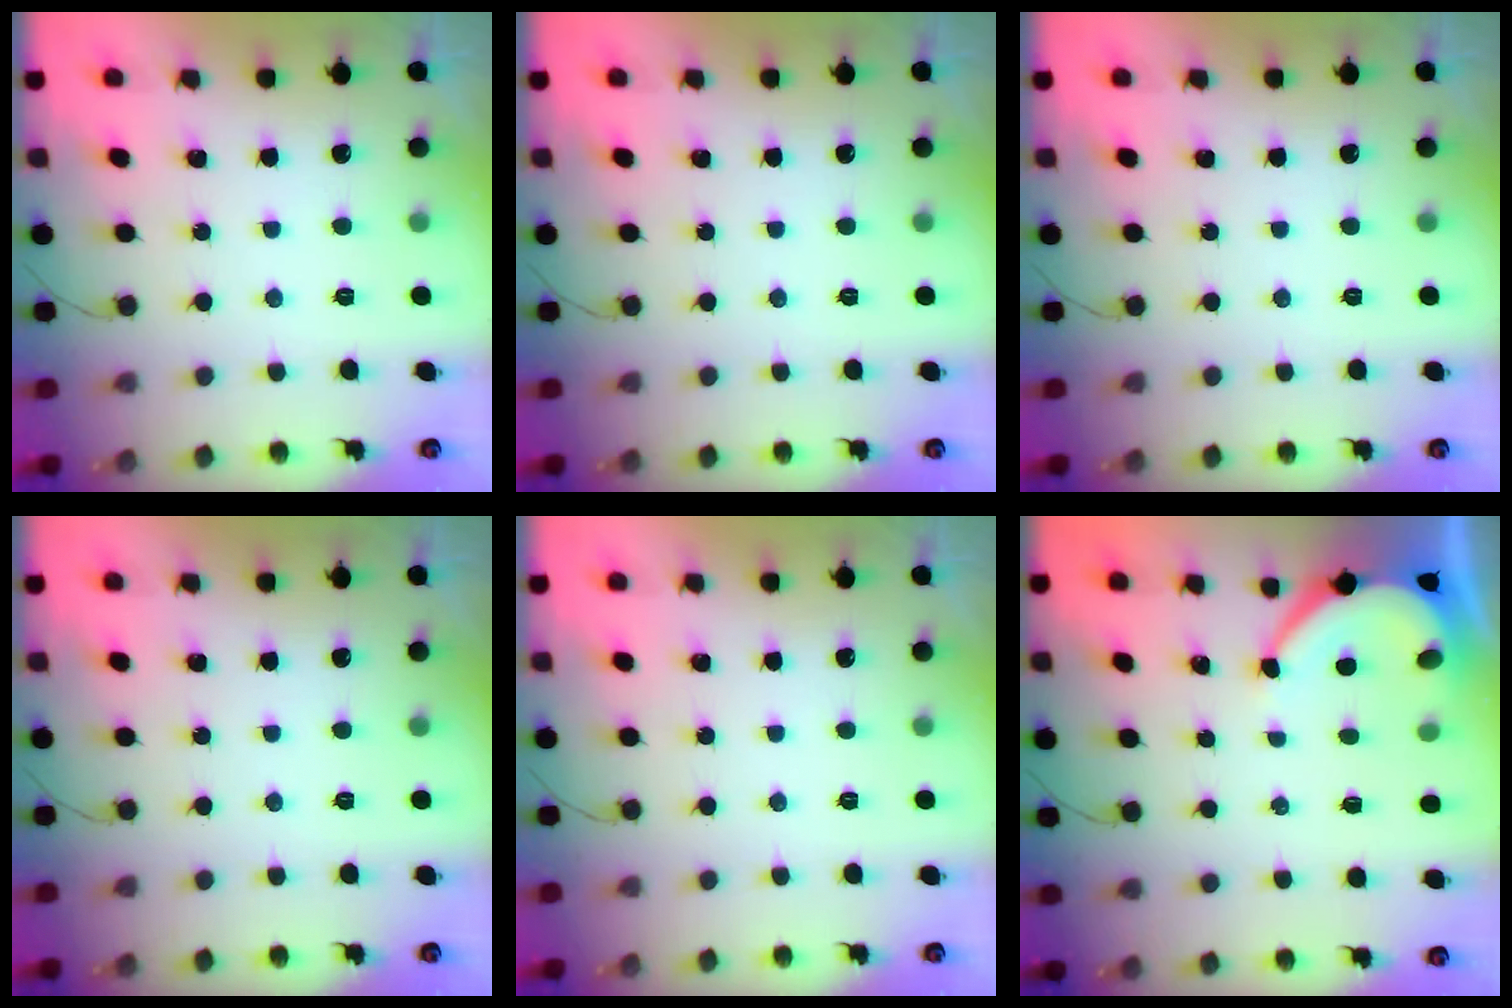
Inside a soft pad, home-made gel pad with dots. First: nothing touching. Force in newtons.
{"total": 0.0}
{"total": 0.0}
{"total": 0.0}
{"total": 0.0}
{"total": 5.9, "press": 5.8, "slide": 0.8}